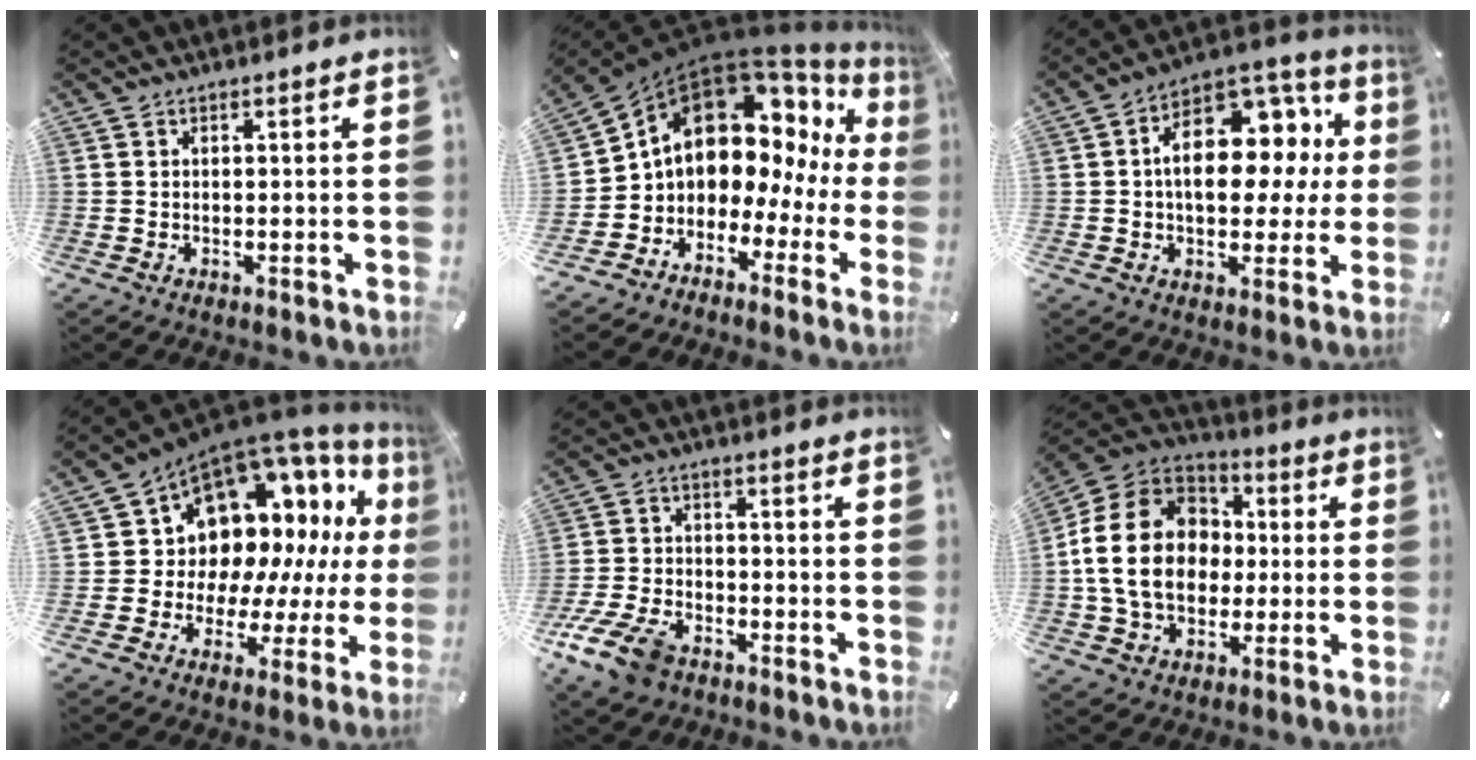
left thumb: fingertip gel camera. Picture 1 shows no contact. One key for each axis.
{"total": 11.0, "fx": 4.7, "fy": 8.6, "fz": 5.0, "tx": -0.095, "ty": -0.042, "tz": 0.085}
{"total": 16.9, "fx": 2.5, "fy": 11.1, "fz": 12.5, "tx": -0.173, "ty": -0.011, "tz": 0.046}
{"total": 13.1, "fx": 6.0, "fy": 10.8, "fz": 4.5, "tx": -0.056, "ty": -0.088, "tz": 0.123}
{"total": 10.9, "fx": -6.9, "fy": 6.1, "fz": 5.8, "tx": -0.125, "ty": 0.033, "tz": -0.129}
{"total": 18.5, "fx": -1.5, "fy": 15.2, "fz": 10.3, "tx": -0.217, "ty": 0.028, "tz": -0.029}